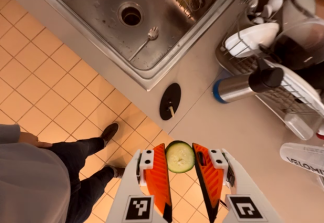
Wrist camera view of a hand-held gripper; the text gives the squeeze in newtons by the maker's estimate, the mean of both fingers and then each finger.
{"total": 7.4, "left": 6.9, "right": 7.9}